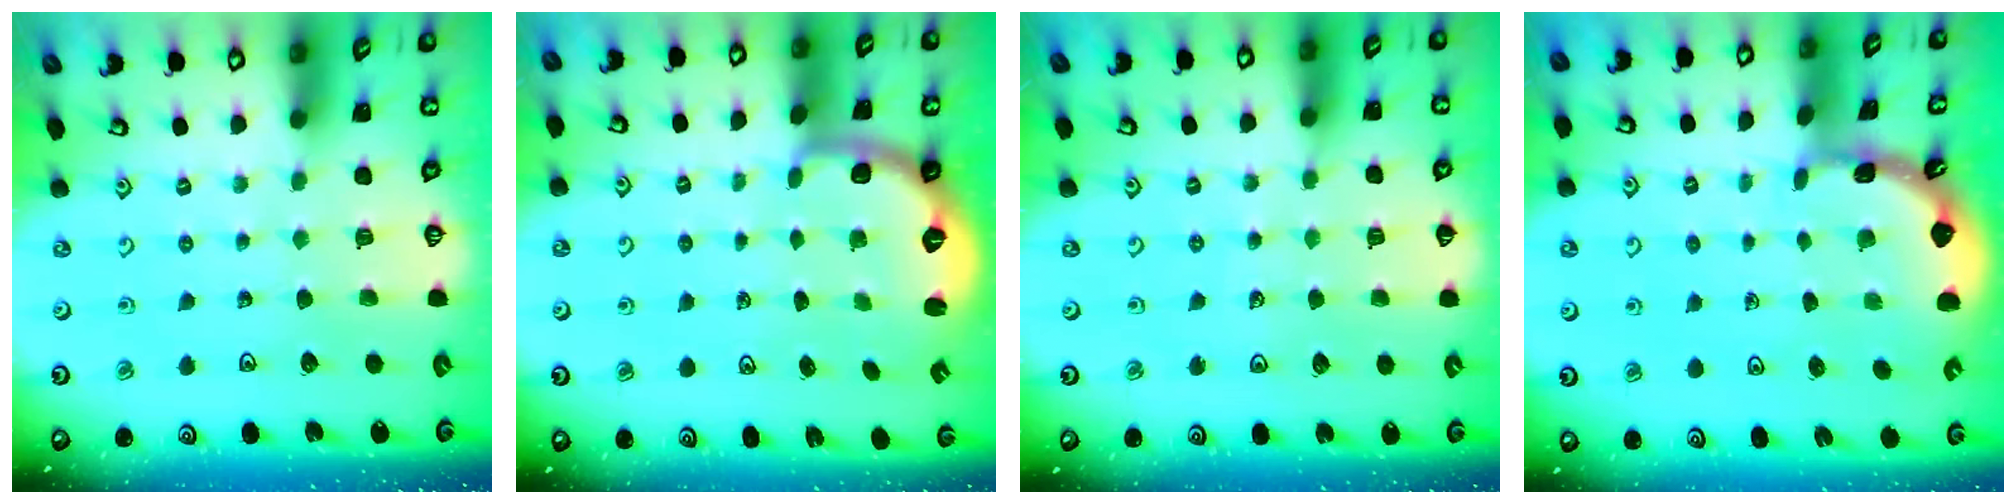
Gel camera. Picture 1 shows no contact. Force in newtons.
{"total": 2.6, "press": 1.6, "slide": 2.1}
{"total": 3.7, "press": 3.6, "slide": 0.6}
{"total": 1.8, "press": 1.8, "slide": 0.2}